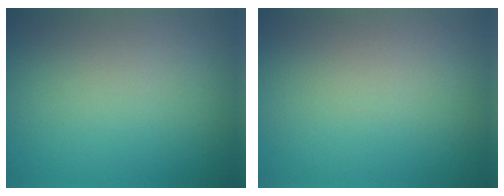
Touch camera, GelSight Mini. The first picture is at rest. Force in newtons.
{"total": 0.0}